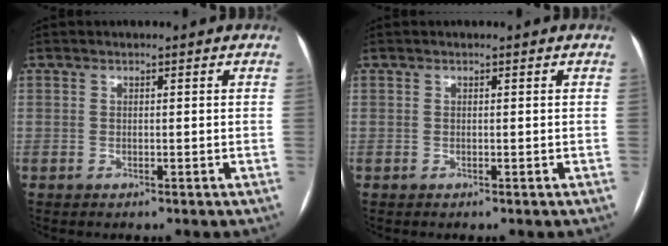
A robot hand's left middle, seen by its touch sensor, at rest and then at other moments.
{"total": 0.0}